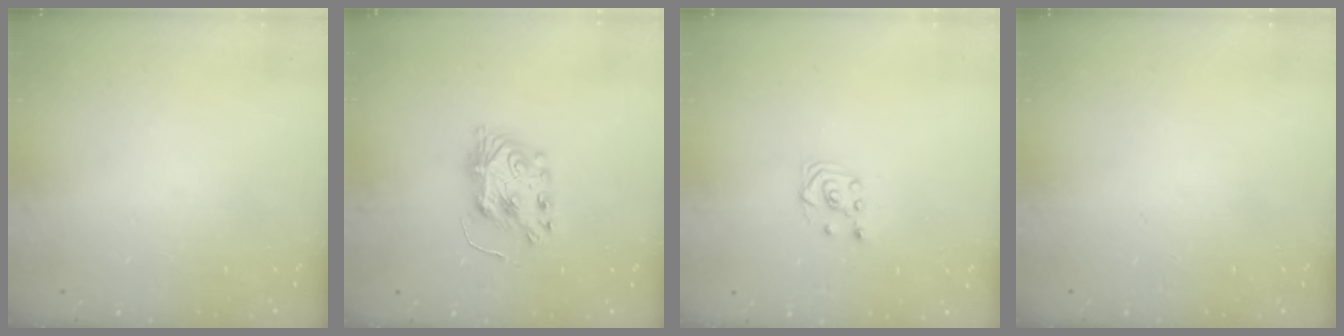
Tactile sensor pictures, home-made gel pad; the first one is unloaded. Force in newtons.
{"total": 7.9, "press": 7.9, "slide": 0.5}
{"total": 2.5, "press": 2.2, "slide": 1.2}
{"total": 0.0}